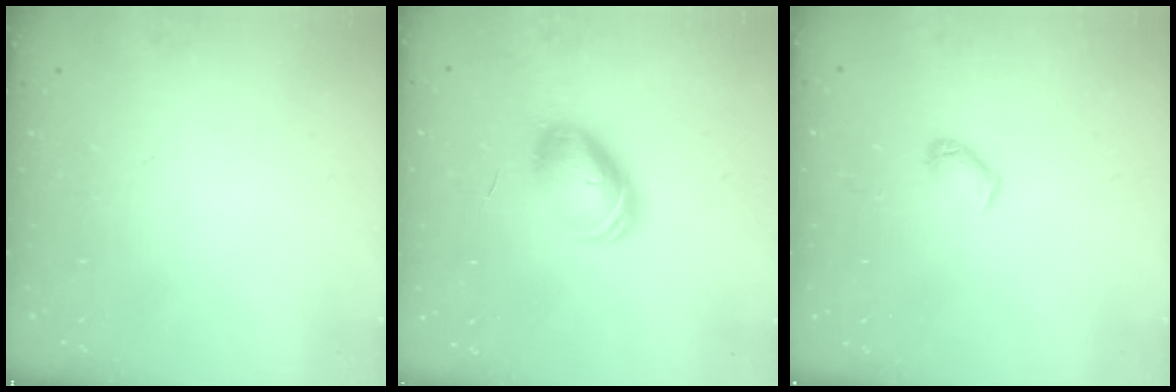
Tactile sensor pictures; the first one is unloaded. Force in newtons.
{"total": 9.3, "press": 9.2, "slide": 1.4}
{"total": 3.8, "press": 3.7, "slide": 0.7}